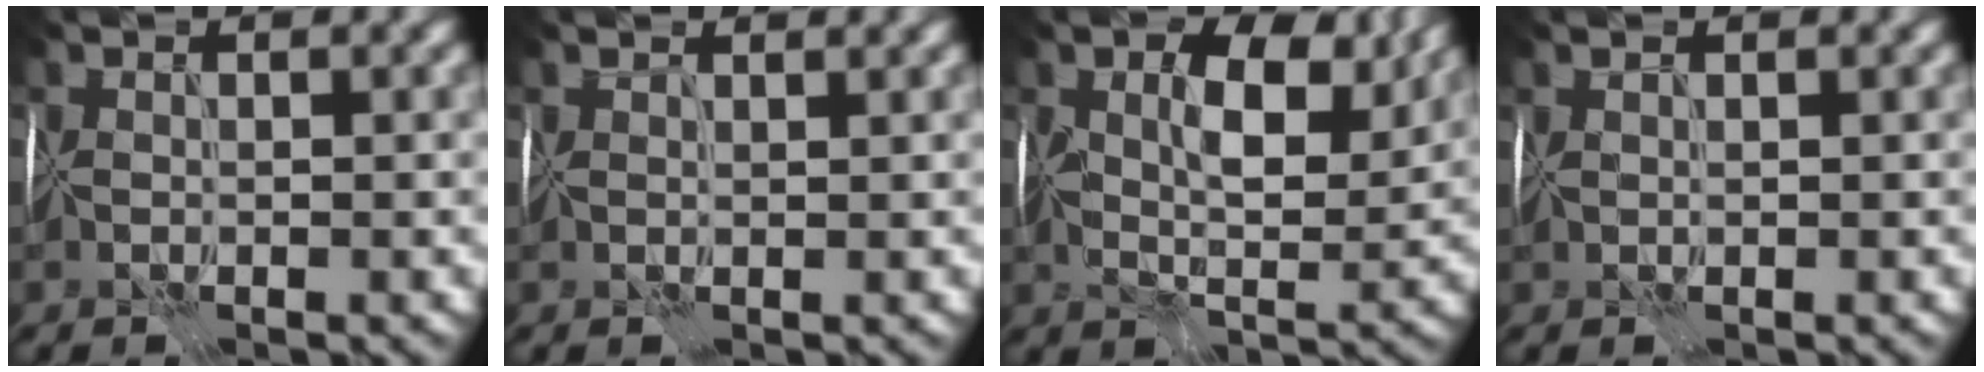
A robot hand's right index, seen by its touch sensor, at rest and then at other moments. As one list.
[{"total": 2.5, "force": [2.0, 0.8, 1.3], "torque": [-0.012, 0.016, 0.012]}, {"total": 7.8, "force": [2.6, 4.1, 6.1], "torque": [-0.101, -0.002, 0.041]}, {"total": 1.2, "force": [1.0, 0.3, 0.5], "torque": [-0.009, 0.004, 0.013]}]